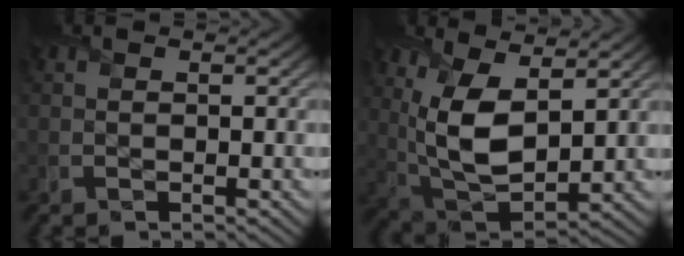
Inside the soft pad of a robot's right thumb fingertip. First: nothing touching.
{"total": 11.1, "force": [3.5, 5.7, 8.9], "torque": [-0.210, -0.007, 0.068]}